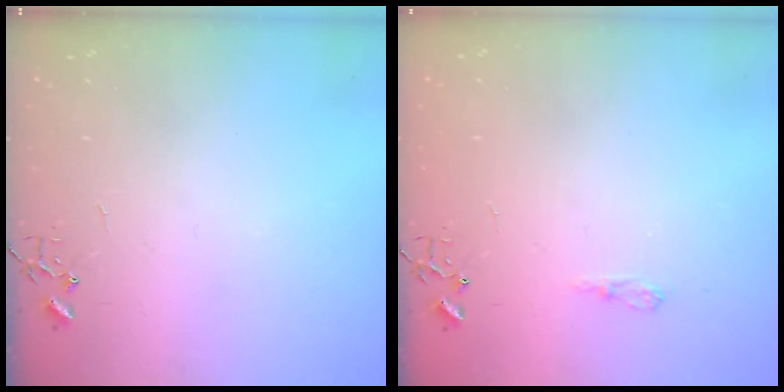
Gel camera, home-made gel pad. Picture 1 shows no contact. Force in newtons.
{"total": 6.0, "press": 6.0, "slide": 0.7}